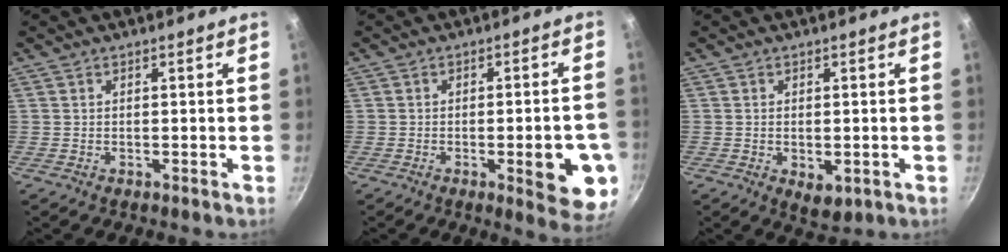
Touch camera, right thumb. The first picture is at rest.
{"total": 11.4, "force": [-3.2, 3.2, 10.4], "torque": [-0.104, 0.010, -0.037]}
{"total": 4.2, "force": [-1.0, 2.4, 3.4], "torque": [-0.045, -0.011, -0.008]}